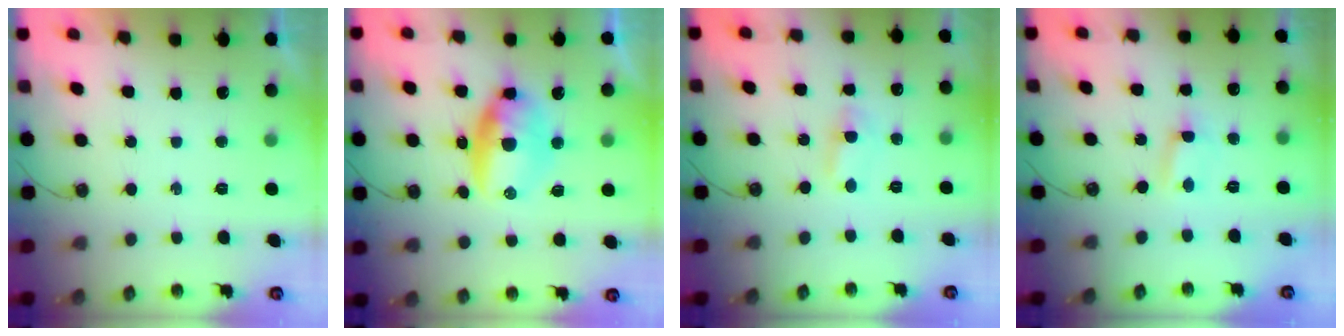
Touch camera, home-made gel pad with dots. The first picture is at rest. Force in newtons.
{"total": 9.3, "press": 9.3, "slide": 0.3}
{"total": 1.2, "press": 1.0, "slide": 0.7}
{"total": 0.5, "press": 0.3, "slide": 0.4}